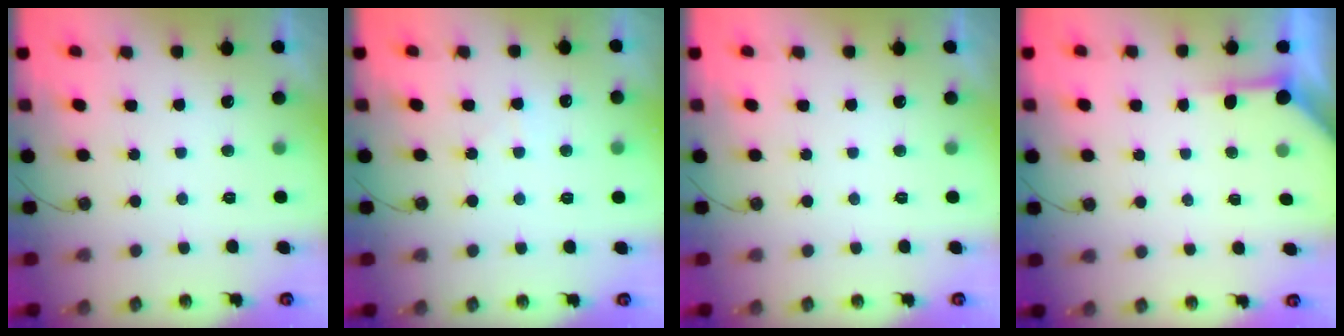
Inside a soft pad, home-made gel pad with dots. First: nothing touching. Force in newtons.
{"total": 3.7, "press": 3.7, "slide": 0.5}
{"total": 0.0}
{"total": 3.9, "press": 3.9, "slide": 0.4}